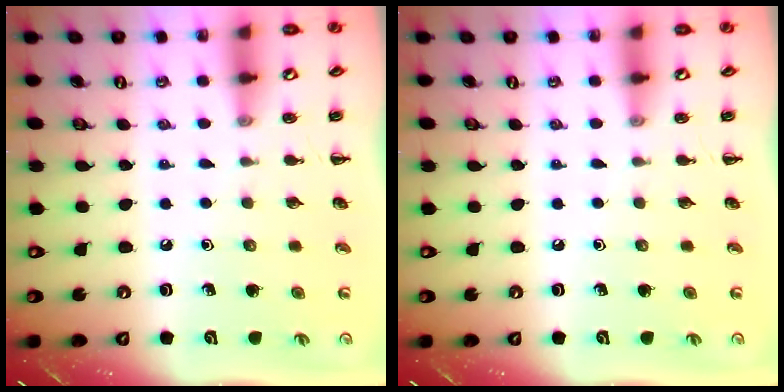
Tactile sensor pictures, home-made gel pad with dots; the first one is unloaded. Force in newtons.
{"total": 0.0}